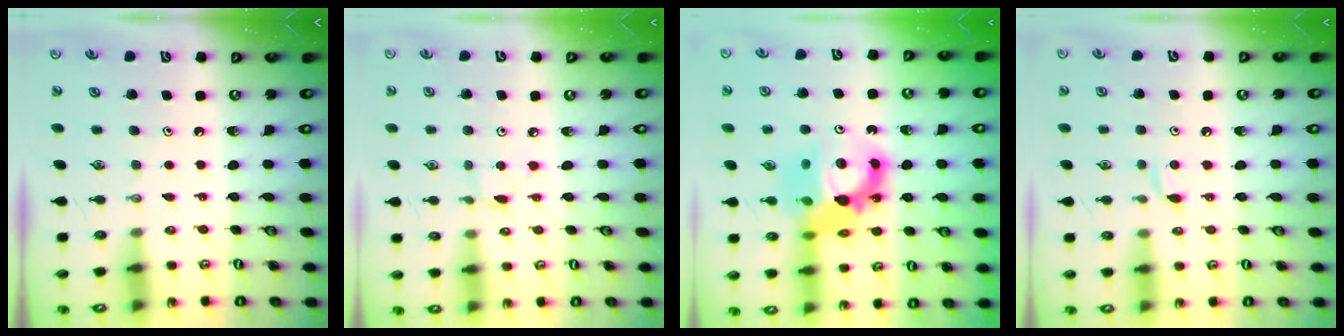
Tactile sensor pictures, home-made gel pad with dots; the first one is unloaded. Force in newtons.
{"total": 2.1, "press": 2.1, "slide": 0.2}
{"total": 12.8, "press": 12.6, "slide": 2.1}
{"total": 4.1, "press": 4.1, "slide": 0.6}